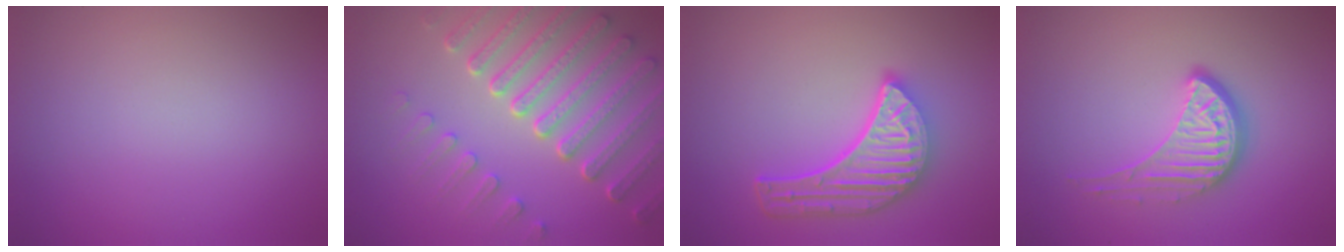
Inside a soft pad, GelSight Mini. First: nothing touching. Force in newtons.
{"total": 7.5, "press": 5.7, "slide": 4.9}
{"total": 6.1, "press": 4.5, "slide": 4.1}
{"total": 4.0, "press": 2.9, "slide": 2.7}